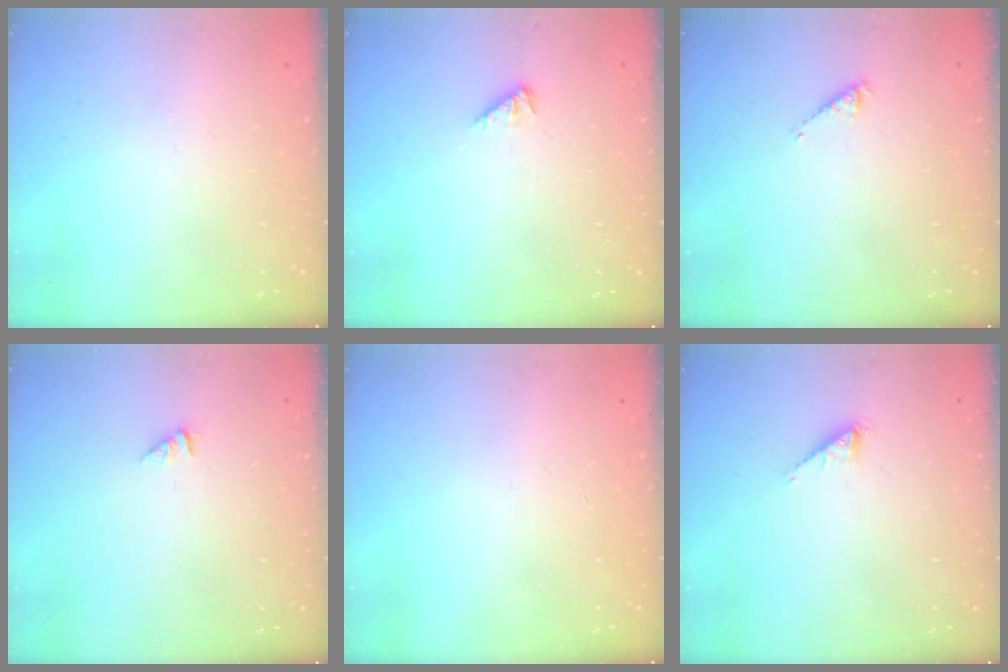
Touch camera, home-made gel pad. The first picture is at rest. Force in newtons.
{"total": 2.7, "press": 2.6, "slide": 0.4}
{"total": 2.9, "press": 2.9, "slide": 0.5}
{"total": 0.0}
{"total": 0.0}
{"total": 0.8, "press": 0.7, "slide": 0.1}